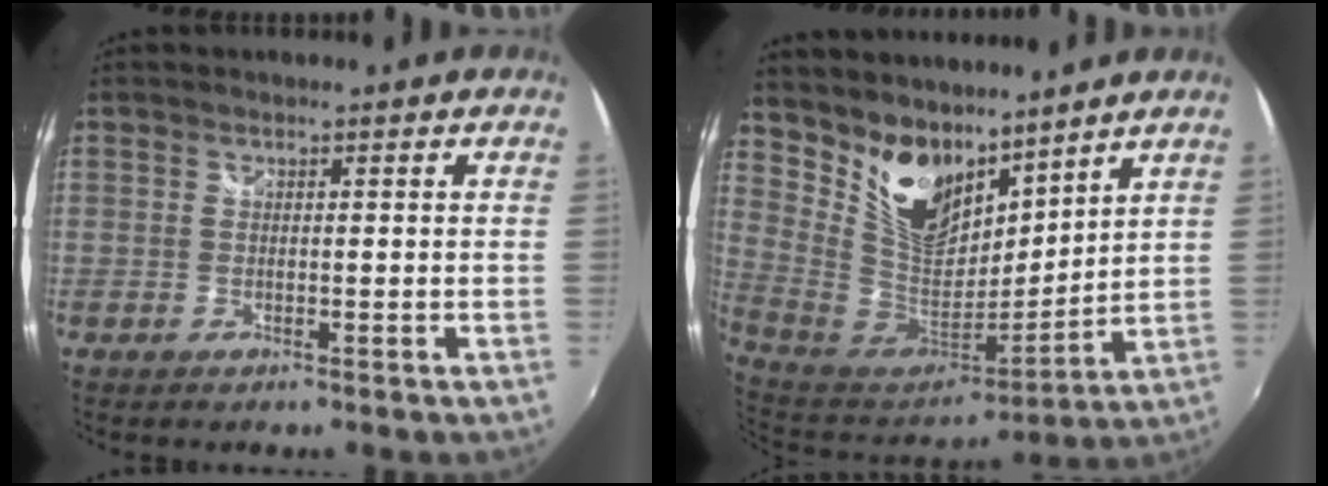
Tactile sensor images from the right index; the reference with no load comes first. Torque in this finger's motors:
{"motor_torque": [0.75, 0.82, 0.26, 0.11]}